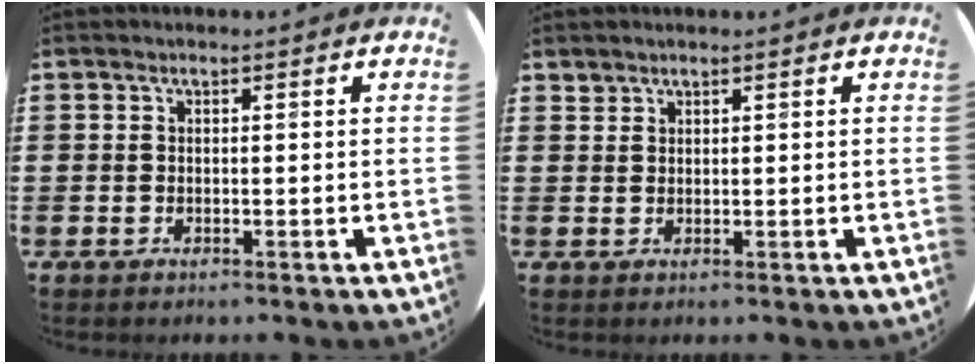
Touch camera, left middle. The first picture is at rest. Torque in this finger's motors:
{"motor_torque": [-0.11, 0.07, -0.03, -0.02]}